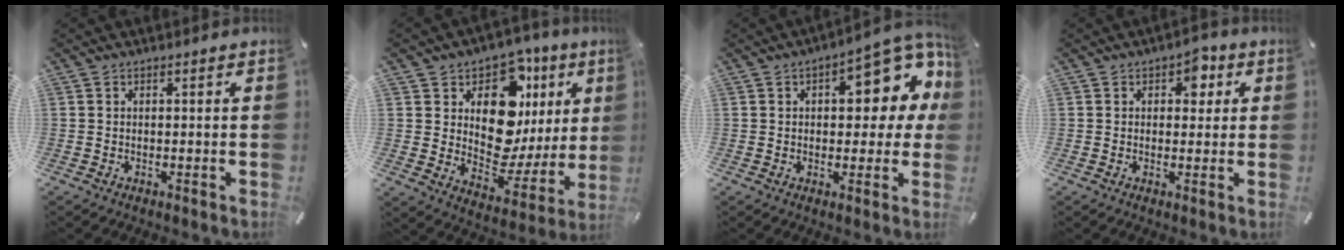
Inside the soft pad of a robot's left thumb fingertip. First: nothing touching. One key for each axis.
{"total": 14.9, "fx": 6.6, "fy": 9.9, "fz": 9.0, "tx": -0.123, "ty": -0.074, "tz": 0.113}
{"total": 14.0, "fx": 4.7, "fy": 7.0, "fz": 11.2, "tx": -0.133, "ty": -0.028, "tz": 0.075}
{"total": 3.6, "fx": 0.9, "fy": 2.3, "fz": 2.6, "tx": -0.016, "ty": -0.006, "tz": 0.004}